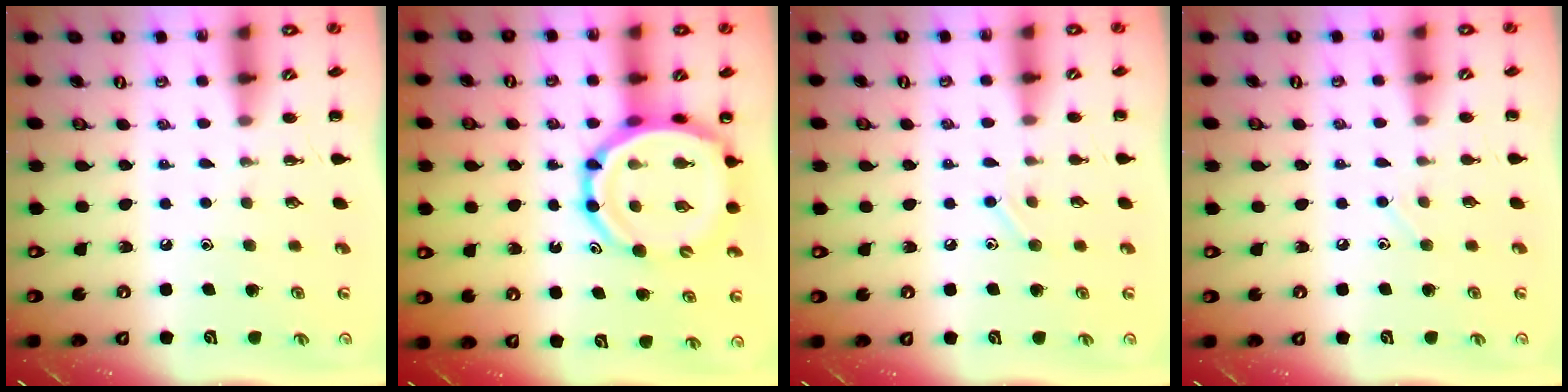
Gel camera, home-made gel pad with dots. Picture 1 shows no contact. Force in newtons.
{"total": 14.9, "press": 14.3, "slide": 4.0}
{"total": 6.7, "press": 6.5, "slide": 1.8}
{"total": 4.0, "press": 3.8, "slide": 1.3}